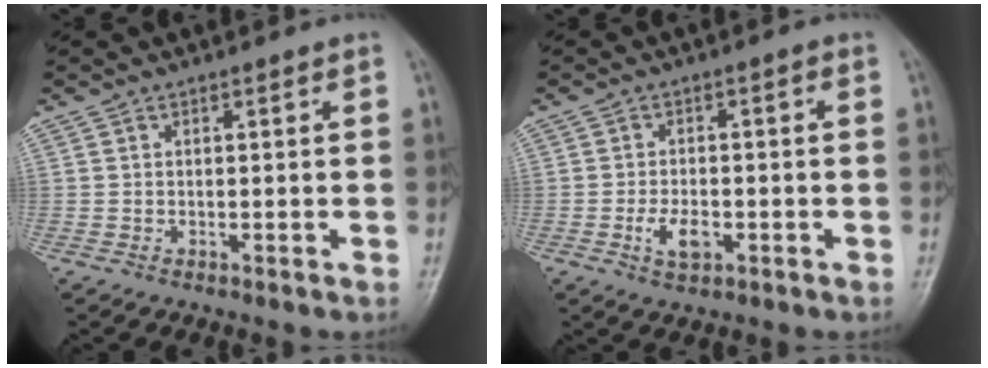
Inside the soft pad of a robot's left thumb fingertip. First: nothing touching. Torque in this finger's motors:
{"motor_torque": [-0.24, 0.51, 0.43, 0.11, 0.03]}